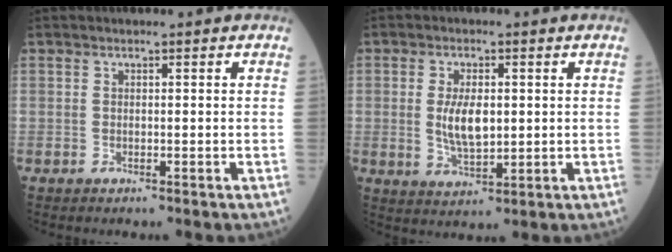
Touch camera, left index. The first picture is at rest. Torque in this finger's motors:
{"motor_torque": [1.09, 0.21, 0.37, 0.06]}